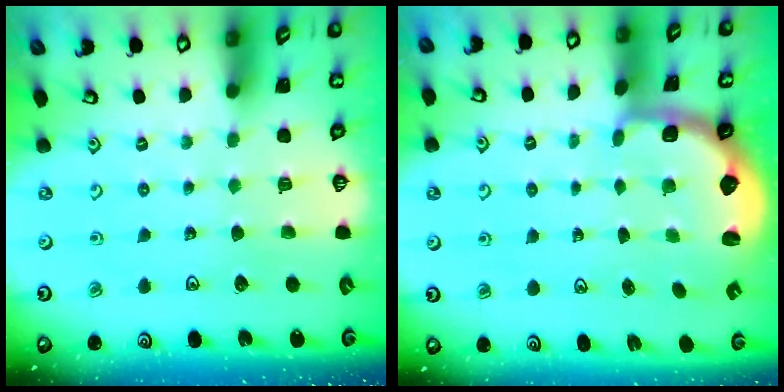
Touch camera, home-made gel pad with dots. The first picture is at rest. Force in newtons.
{"total": 2.6, "press": 1.9, "slide": 1.7}